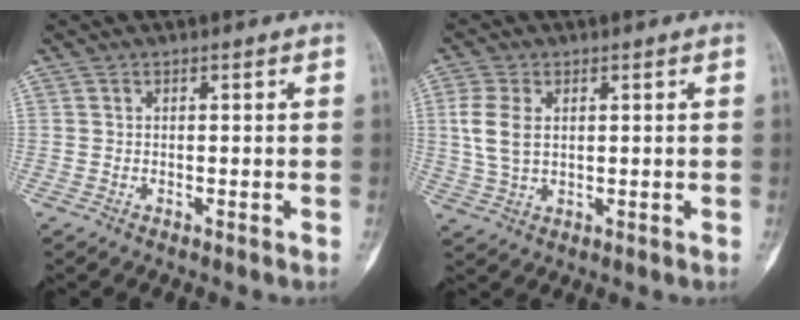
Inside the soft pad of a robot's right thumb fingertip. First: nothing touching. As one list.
[{"total": 6.5, "force": [1.2, 4.0, 4.9], "torque": [-0.110, 0.000, 0.029]}]